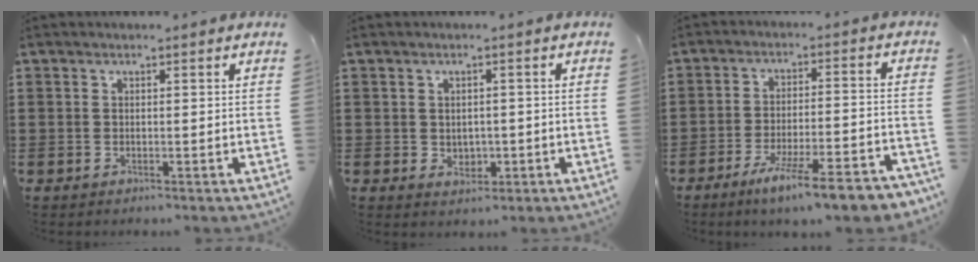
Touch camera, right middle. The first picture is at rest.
{"total": 2.0, "force": [-0.1, 1.6, 1.2], "torque": [-0.018, 0.001, -0.005]}
{"total": 9.0, "force": [-7.1, 0.1, 5.5], "torque": [-0.087, -0.001, -0.129]}